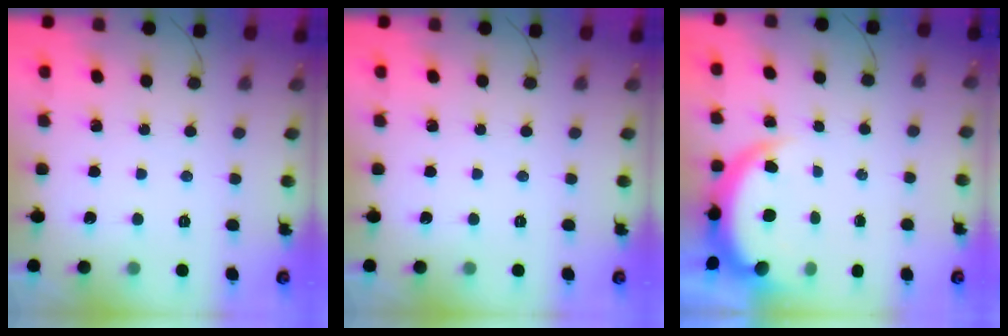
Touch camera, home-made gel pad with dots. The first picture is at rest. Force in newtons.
{"total": 0.0}
{"total": 4.5, "press": 4.5, "slide": 0.3}